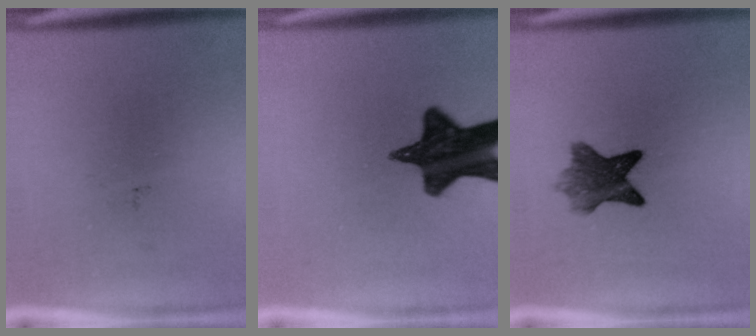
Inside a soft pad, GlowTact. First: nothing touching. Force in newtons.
{"total": 14.3}
{"total": 6.8}